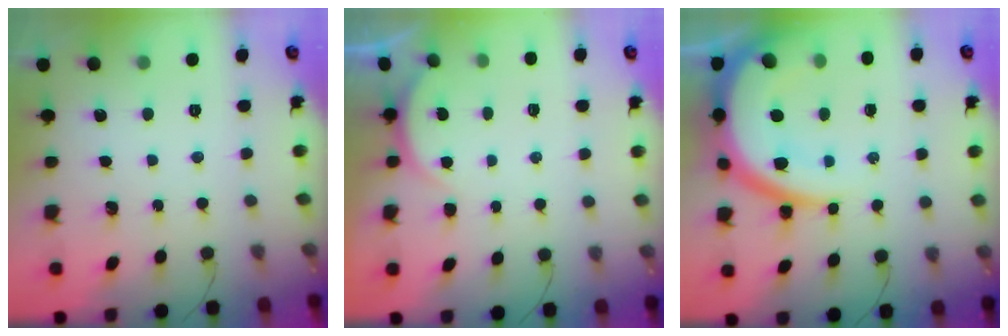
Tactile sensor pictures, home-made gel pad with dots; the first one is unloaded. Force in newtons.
{"total": 2.4, "press": 2.4, "slide": 0.6}
{"total": 19.7, "press": 19.6, "slide": 1.6}